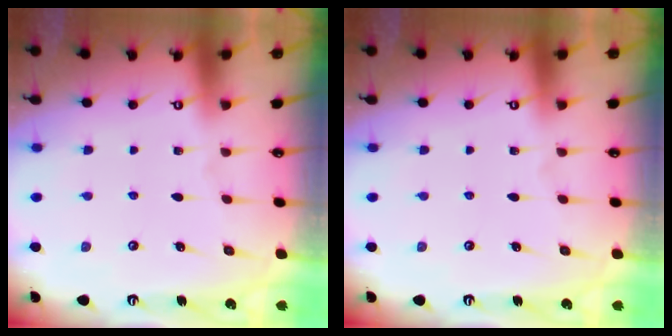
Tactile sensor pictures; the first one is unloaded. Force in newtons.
{"total": 0.0}